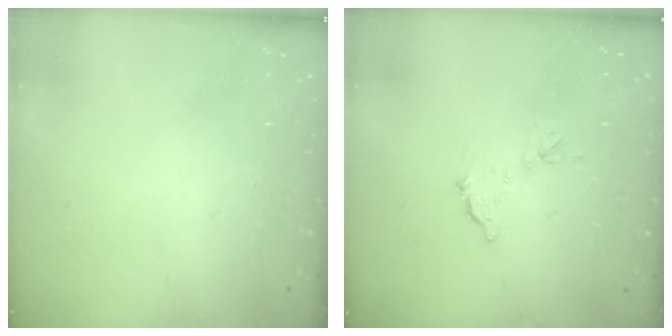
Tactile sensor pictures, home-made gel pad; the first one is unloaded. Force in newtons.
{"total": 6.4, "press": 6.3, "slide": 0.5}